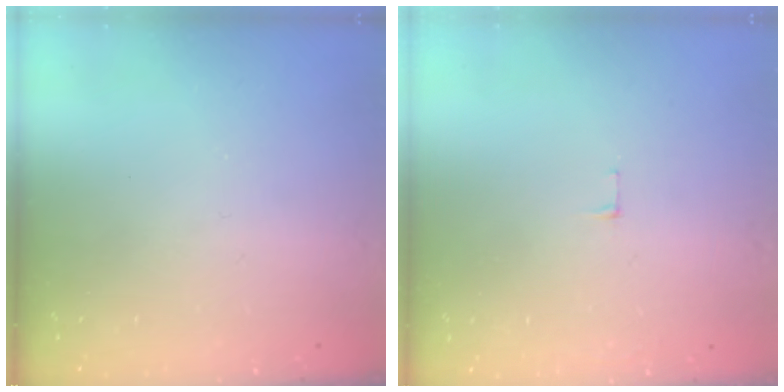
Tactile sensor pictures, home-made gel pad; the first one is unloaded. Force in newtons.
{"total": 3.8, "press": 3.8, "slide": 0.3}